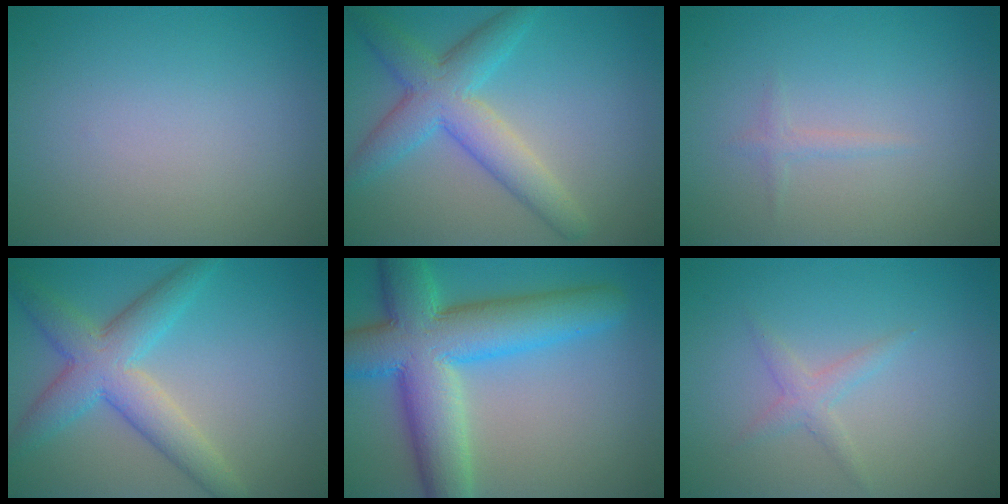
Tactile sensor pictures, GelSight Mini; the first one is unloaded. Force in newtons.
{"total": 5.8, "press": 5.8, "slide": 0.3}
{"total": 0.8, "press": 0.8, "slide": 0.1}
{"total": 5.9, "press": 5.9, "slide": 0.1}
{"total": 11.3, "press": 11.3, "slide": 0.5}
{"total": 1.5, "press": 1.5, "slide": 0.1}